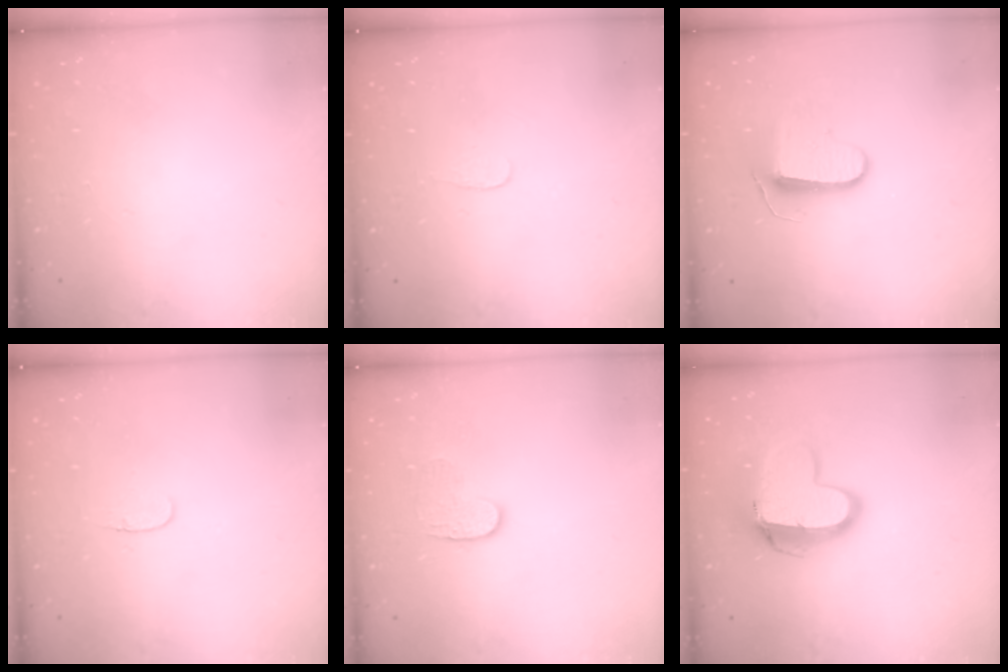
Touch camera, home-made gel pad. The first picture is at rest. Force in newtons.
{"total": 3.0, "press": 3.0, "slide": 0.2}
{"total": 9.0, "press": 9.0, "slide": 0.6}
{"total": 3.4, "press": 3.4, "slide": 0.4}
{"total": 5.7, "press": 5.7, "slide": 0.4}
{"total": 13.5, "press": 13.5, "slide": 1.2}